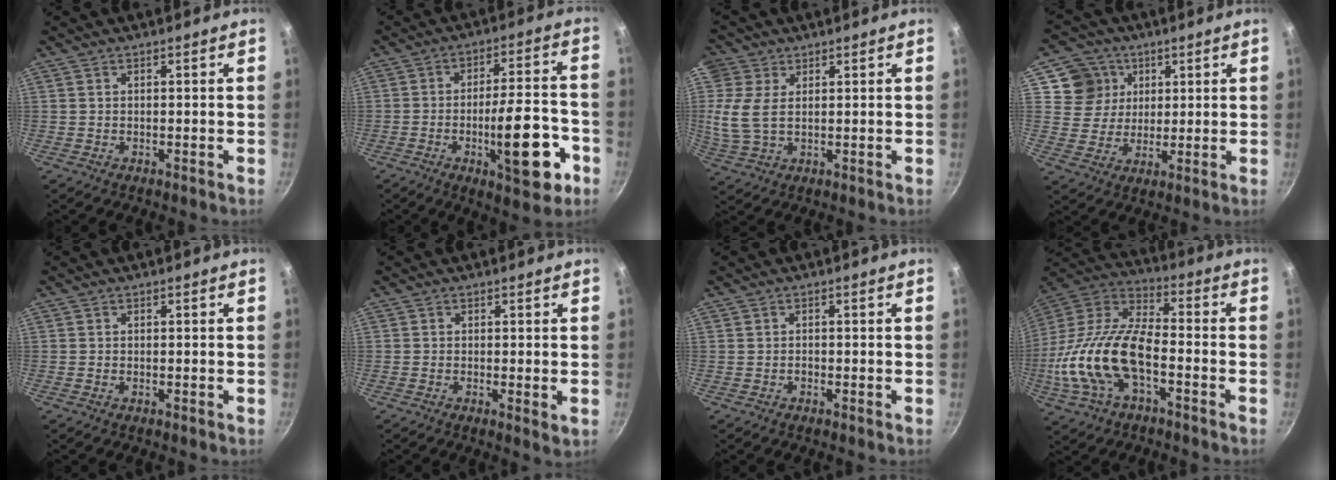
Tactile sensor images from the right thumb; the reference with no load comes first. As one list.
[{"total": 16.0, "force": [-6.0, 5.3, 13.9], "torque": [-0.174, 0.038, -0.079]}, {"total": 7.8, "force": [1.6, 5.4, 5.5], "torque": [-0.117, -0.006, 0.029]}, {"total": 8.9, "force": [3.4, 8.1, 1.7], "torque": [0.006, -0.004, 0.055]}, {"total": 0.0}, {"total": 1.7, "force": [0.0, 0.4, 1.6], "torque": [-0.027, -0.008, -0.003]}, {"total": 0.6, "force": [-0.3, 0.4, 0.2], "torque": [-0.005, 0.005, -0.005]}, {"total": 20.9, "force": [-5.6, 10.3, 17.3], "torque": [-0.334, 0.038, -0.120]}]